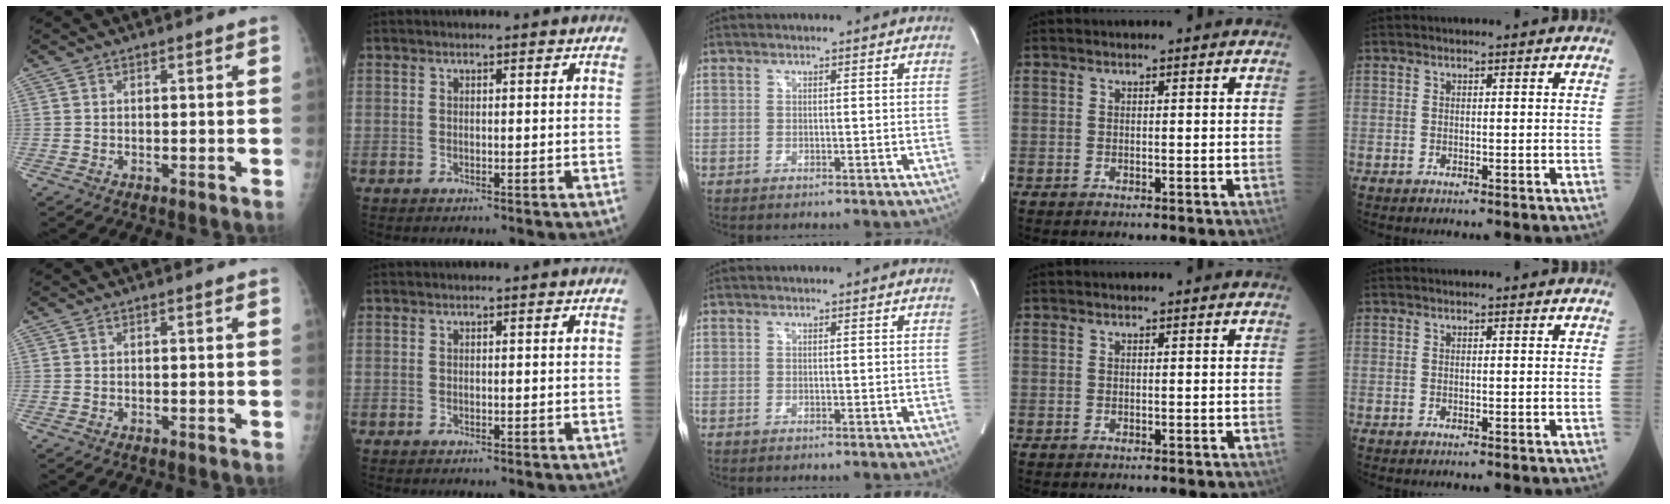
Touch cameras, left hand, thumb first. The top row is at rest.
{}